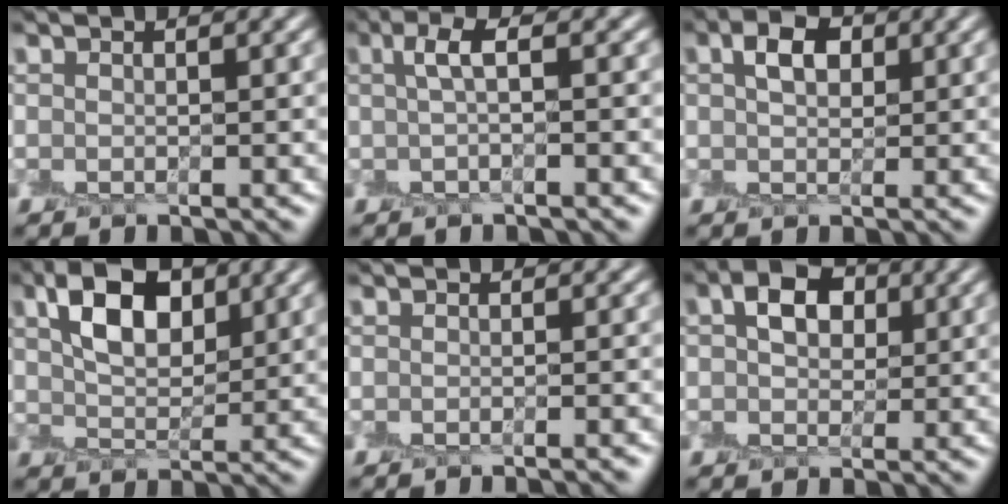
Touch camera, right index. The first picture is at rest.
{"total": 1.8, "force": [0.4, 0.0, 1.7], "torque": [-0.033, 0.009, 0.005]}
{"total": 2.5, "force": [1.0, 1.6, 1.6], "torque": [-0.035, 0.009, 0.015]}
{"total": 4.9, "force": [2.5, 2.6, 3.3], "torque": [-0.063, 0.011, 0.042]}
{"total": 1.3, "force": [-1.2, -0.4, 0.2], "torque": [0.002, -0.007, -0.019]}
{"total": 3.2, "force": [1.0, 2.4, 1.8], "torque": [-0.031, 0.009, 0.008]}